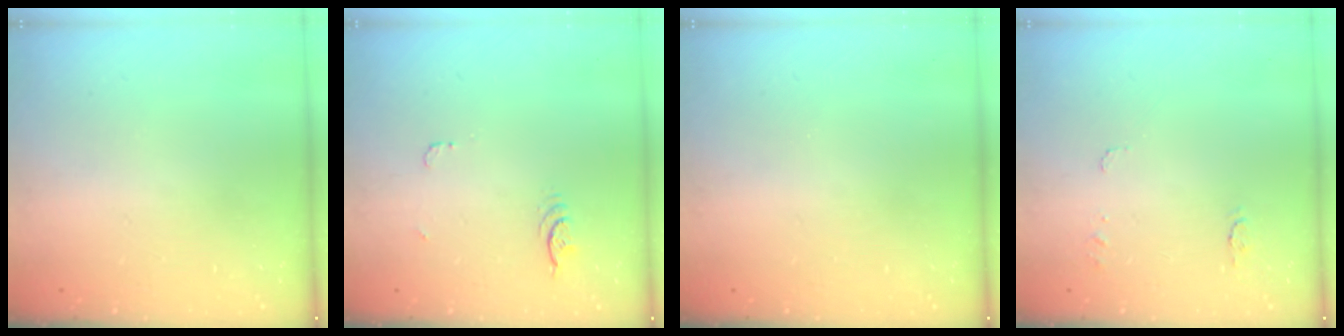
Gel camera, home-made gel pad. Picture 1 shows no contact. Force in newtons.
{"total": 3.9, "press": 3.6, "slide": 1.7}
{"total": 0.0}
{"total": 5.2, "press": 5.1, "slide": 0.5}